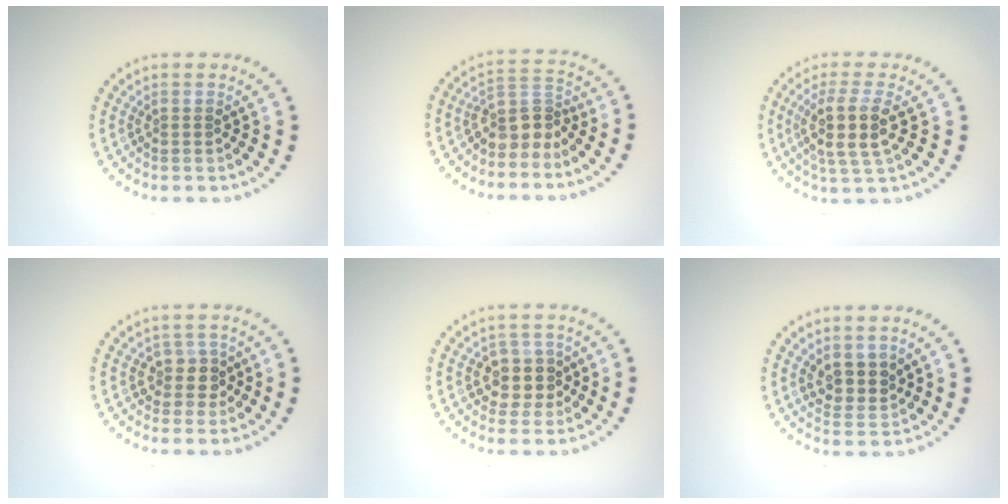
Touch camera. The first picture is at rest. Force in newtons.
{"total": 3.1, "press": 2.2, "slide": 2.1}
{"total": 3.8, "press": 3.3, "slide": 1.9}
{"total": 2.0, "press": 1.6, "slide": 1.3}
{"total": 3.0, "press": 2.6, "slide": 1.5}
{"total": 2.6, "press": 2.3, "slide": 1.2}